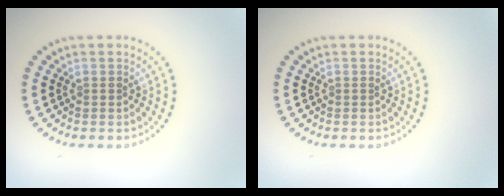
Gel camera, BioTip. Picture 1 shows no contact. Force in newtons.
{"total": 0.0}